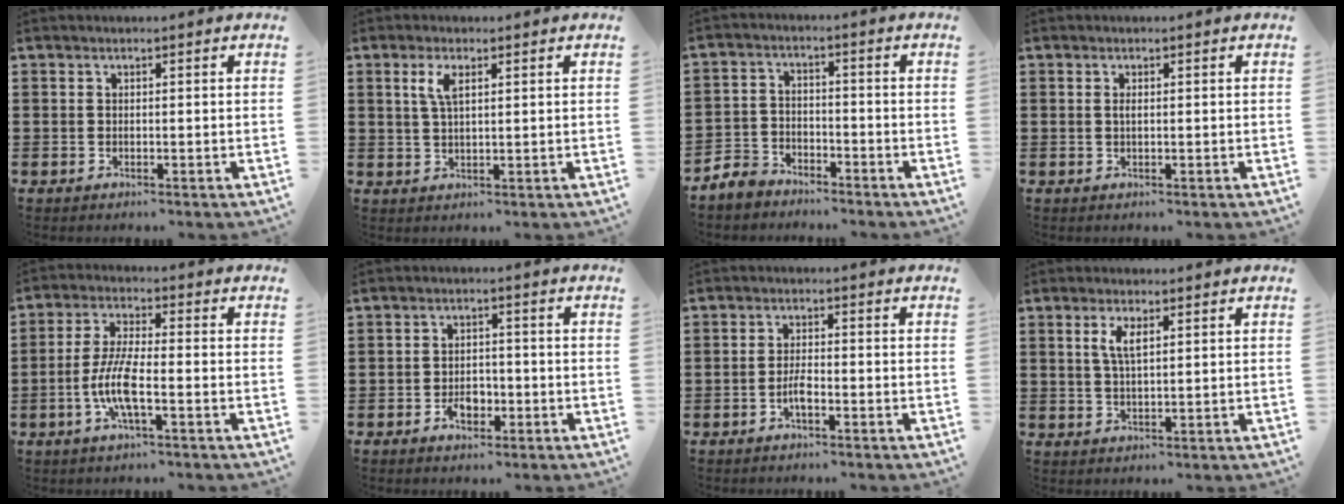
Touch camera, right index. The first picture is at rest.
{"total": 3.6, "force": [1.5, 1.3, 3.1], "torque": [-0.066, 0.006, 0.024]}
{"total": 4.2, "force": [-3.9, 1.6, 0.4], "torque": [-0.027, 0.006, -0.085]}
{"total": 0.8, "force": [0.1, 0.2, 0.8], "torque": [-0.016, -0.001, 0.002]}
{"total": 7.4, "force": [-2.4, 1.8, 6.7], "torque": [-0.152, -0.012, -0.052]}
{"total": 3.3, "force": [-1.5, 2.2, 2.1], "torque": [-0.030, 0.002, -0.029]}
{"total": 2.8, "force": [-1.5, 0.9, 2.2], "torque": [-0.054, 0.000, -0.032]}
{"total": 3.4, "force": [1.3, 1.2, 2.9], "torque": [-0.062, 0.006, 0.021]}